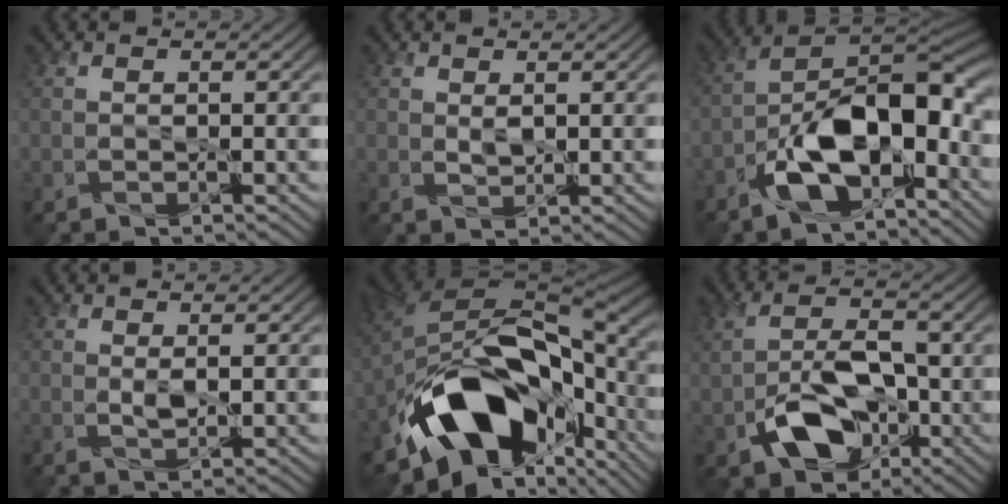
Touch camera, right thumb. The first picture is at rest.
{"total": 1.2, "force": [0.7, 0.7, 0.8], "torque": [-0.021, -0.005, 0.018]}
{"total": 12.4, "force": [-5.6, 5.9, 9.4], "torque": [-0.166, -0.003, -0.113]}
{"total": 1.2, "force": [0.5, 0.4, 1.0], "torque": [-0.025, -0.003, 0.012]}
{"total": 17.6, "force": [-7.5, 11.0, 11.5], "torque": [-0.211, -0.027, -0.112]}
{"total": 9.5, "force": [-2.7, 5.6, 7.2], "torque": [-0.141, 0.002, -0.050]}